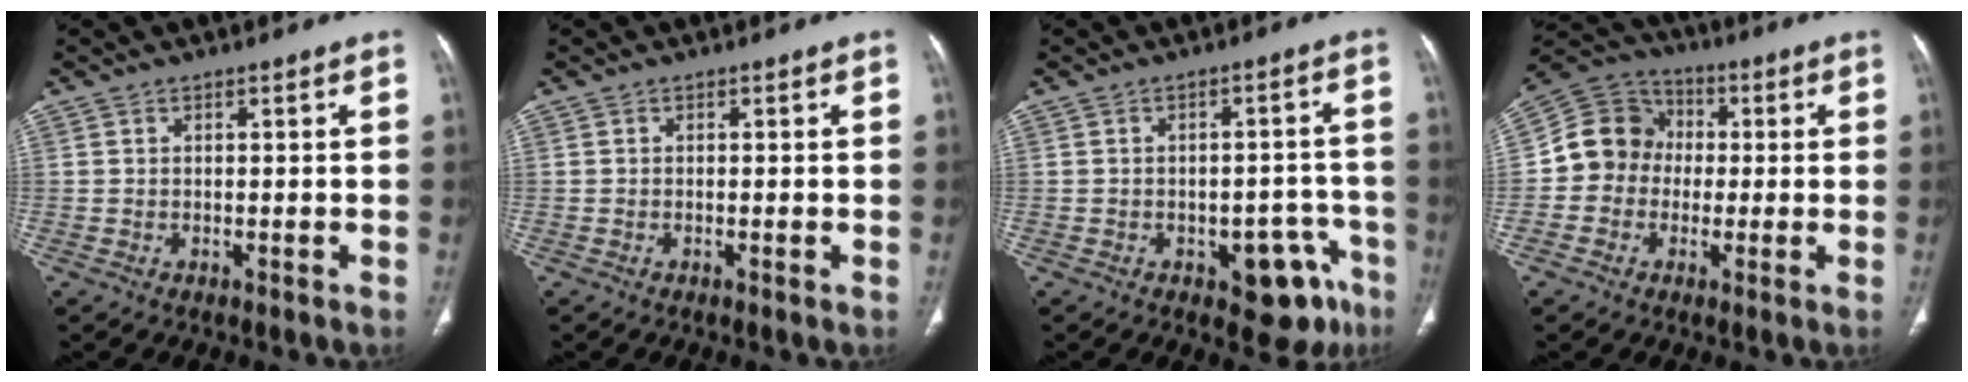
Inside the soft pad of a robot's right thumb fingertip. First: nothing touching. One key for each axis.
{"total": 0.0}
{"total": 9.8, "fx": -5.2, "fy": 5.2, "fz": 6.4, "tx": -0.040, "ty": 0.037, "tz": -0.059}
{"total": 10.7, "fx": -0.4, "fy": 9.9, "fz": 4.2, "tx": -0.049, "ty": 0.032, "tz": -0.022}